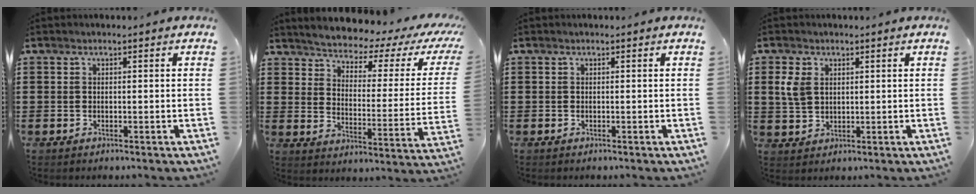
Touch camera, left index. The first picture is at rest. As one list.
[{"total": 3.2, "force": [3.0, 0.4, 1.0], "torque": [-0.043, -0.034, 0.041]}, {"total": 0.0}, {"total": 3.9, "force": [1.3, 2.8, 2.4], "torque": [-0.071, 0.004, 0.019]}]